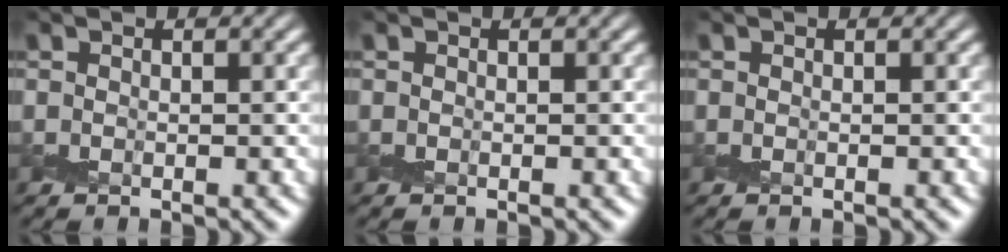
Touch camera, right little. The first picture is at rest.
{"total": 0.0}
{"total": 0.0}